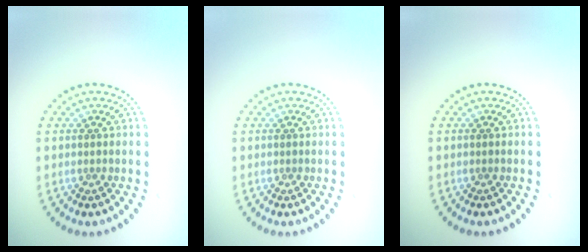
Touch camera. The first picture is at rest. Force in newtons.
{"total": 0.0}
{"total": 0.0}